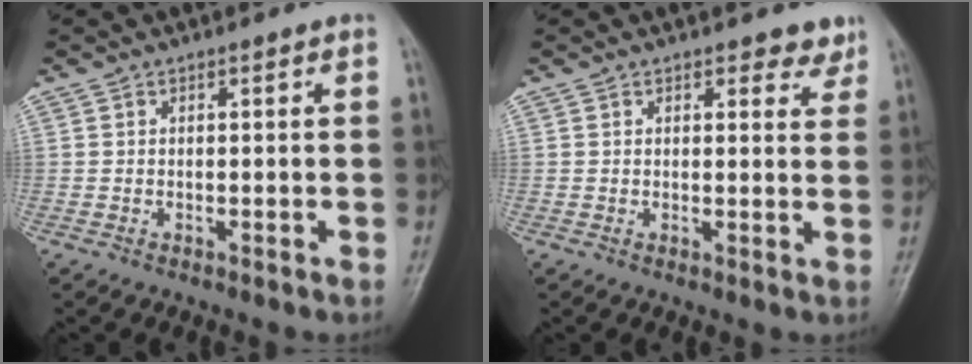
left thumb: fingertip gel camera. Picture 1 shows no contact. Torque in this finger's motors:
{"motor_torque": [0.04, 0.10, -0.08, -0.04, 0.04]}